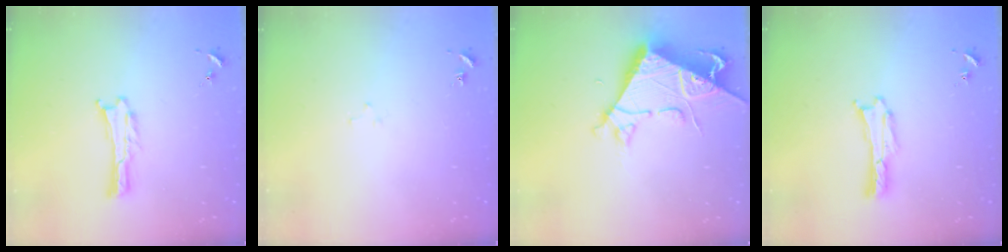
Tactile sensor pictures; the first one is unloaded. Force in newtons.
{"total": 1.6, "press": 1.6, "slide": 0.1}
{"total": 8.5, "press": 8.4, "slide": 0.9}
{"total": 0.0}